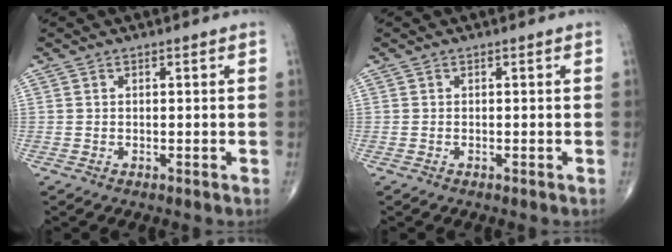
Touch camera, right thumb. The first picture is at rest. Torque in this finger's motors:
{"motor_torque": [0.42, -0.11, 0.07, -0.09, 0.00]}